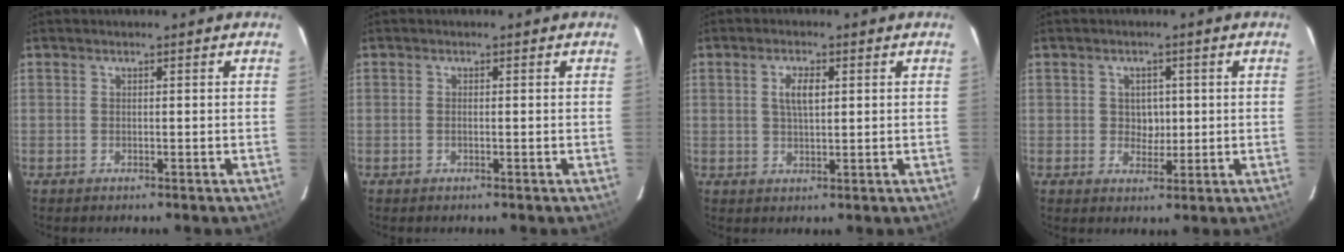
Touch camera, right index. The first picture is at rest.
{"total": 0.6, "force": [-0.2, 0.1, 0.6], "torque": [-0.013, 0.001, -0.004]}
{"total": 4.0, "force": [1.1, 1.6, 3.5], "torque": [-0.065, 0.004, 0.021]}
{"total": 3.5, "force": [0.3, 3.1, 1.5], "torque": [-0.024, 0.007, 0.006]}